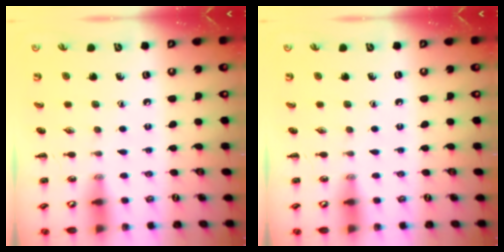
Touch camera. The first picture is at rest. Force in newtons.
{"total": 0.0}